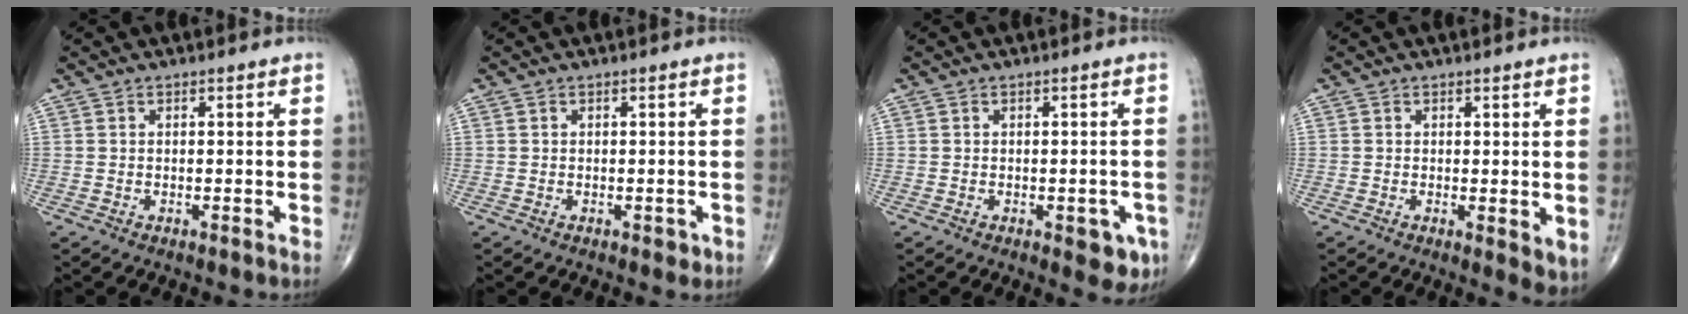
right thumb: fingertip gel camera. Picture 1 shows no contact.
{"total": 1.1, "force": [-0.3, 0.8, 0.7], "torque": [-0.003, 0.000, -0.003]}
{"total": 5.9, "force": [-2.2, 2.7, 4.7], "torque": [-0.033, -0.002, -0.022]}
{"total": 3.9, "force": [0.0, 1.6, 3.5], "torque": [-0.045, -0.013, 0.000]}